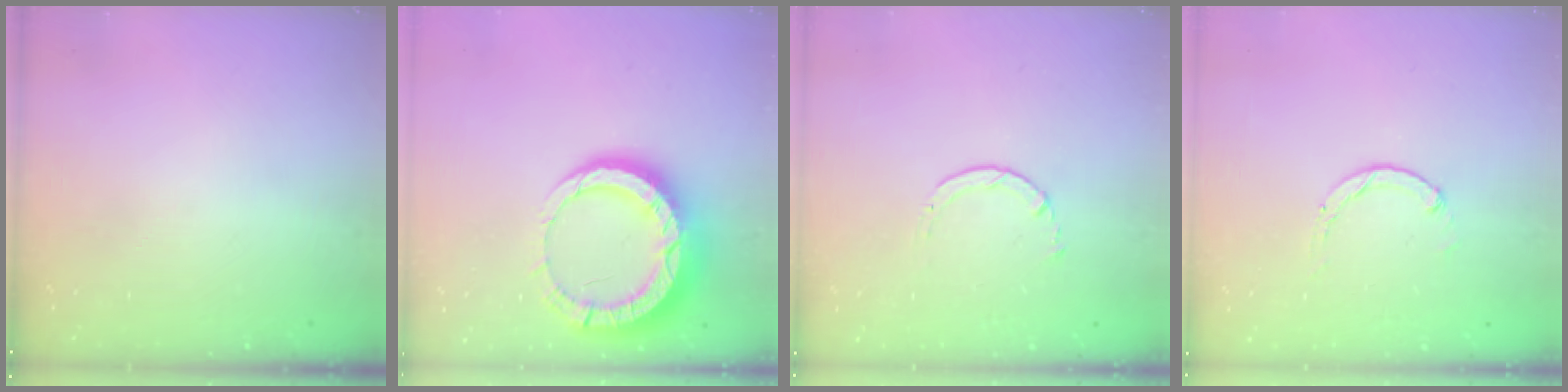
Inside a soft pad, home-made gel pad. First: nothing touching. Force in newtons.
{"total": 13.8, "press": 13.7, "slide": 1.3}
{"total": 1.7, "press": 1.6, "slide": 0.2}
{"total": 1.2, "press": 1.2, "slide": 0.3}